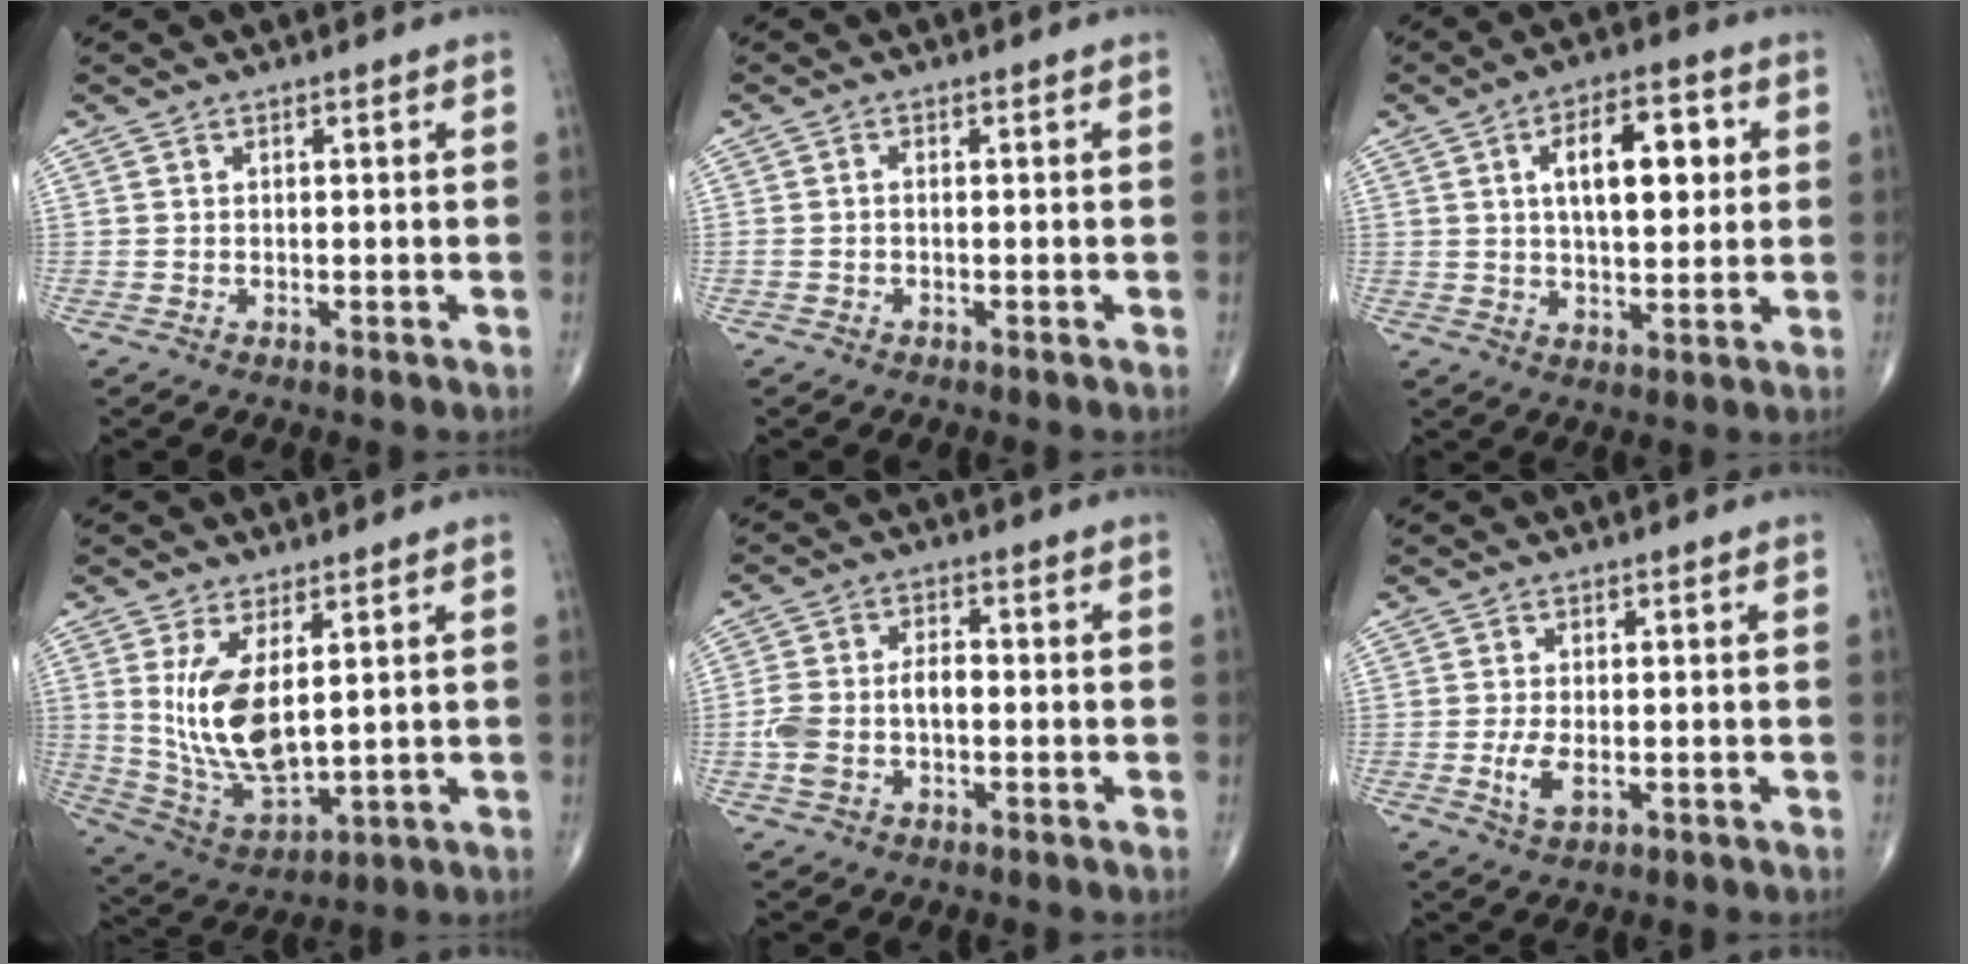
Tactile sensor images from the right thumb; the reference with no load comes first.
{"total": 0.8, "force": [-0.2, 0.4, 0.7], "torque": [-0.016, -0.001, -0.006]}
{"total": 12.2, "force": [3.0, 5.8, 10.3], "torque": [-0.136, 0.001, 0.046]}
{"total": 12.5, "force": [2.8, 5.5, 10.8], "torque": [-0.209, -0.028, 0.074]}
{"total": 7.5, "force": [-1.2, 4.3, 6.0], "torque": [-0.137, 0.025, -0.023]}
{"total": 3.8, "force": [-0.8, 1.8, 3.3], "torque": [-0.070, -0.007, -0.015]}